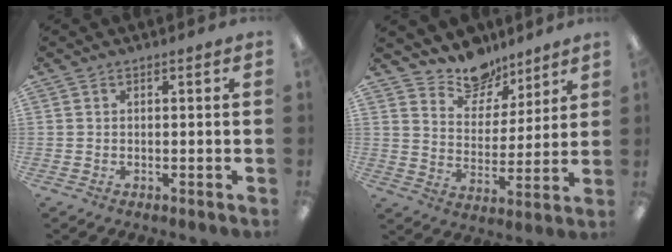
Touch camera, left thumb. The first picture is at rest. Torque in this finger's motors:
{"motor_torque": [-0.12, -0.31, -0.47, -0.44, 0.03]}